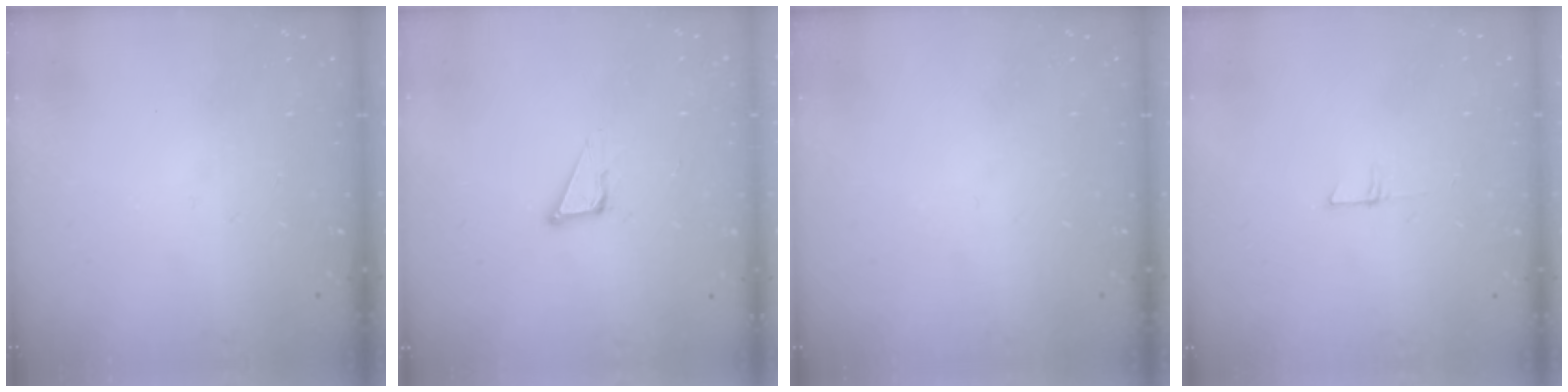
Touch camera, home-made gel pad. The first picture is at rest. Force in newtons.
{"total": 5.3, "press": 5.3, "slide": 0.3}
{"total": 0.0}
{"total": 5.1, "press": 5.1, "slide": 0.4}